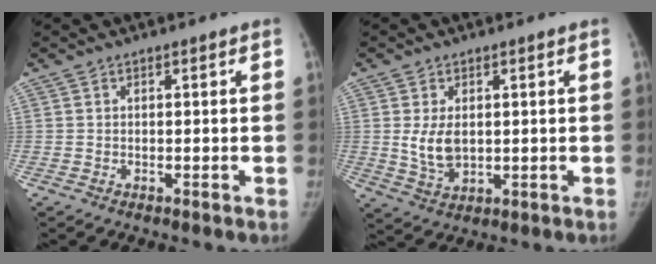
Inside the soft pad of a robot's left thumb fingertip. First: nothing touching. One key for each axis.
{"total": 5.9, "fx": 0.7, "fy": 3.7, "fz": 4.5, "tx": -0.078, "ty": -0.011, "tz": 0.022}